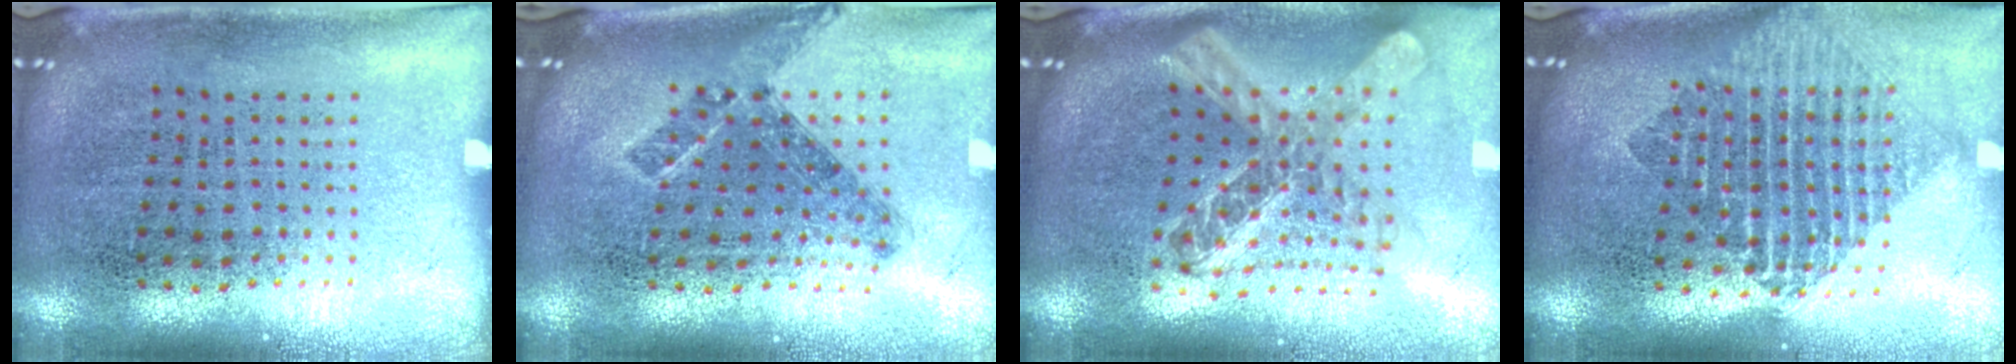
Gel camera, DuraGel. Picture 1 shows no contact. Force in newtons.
{"total": 0.8, "press": 0.7, "slide": 0.4}
{"total": 2.4, "press": 1.9, "slide": 1.4}
{"total": 1.9, "press": 1.6, "slide": 1.1}